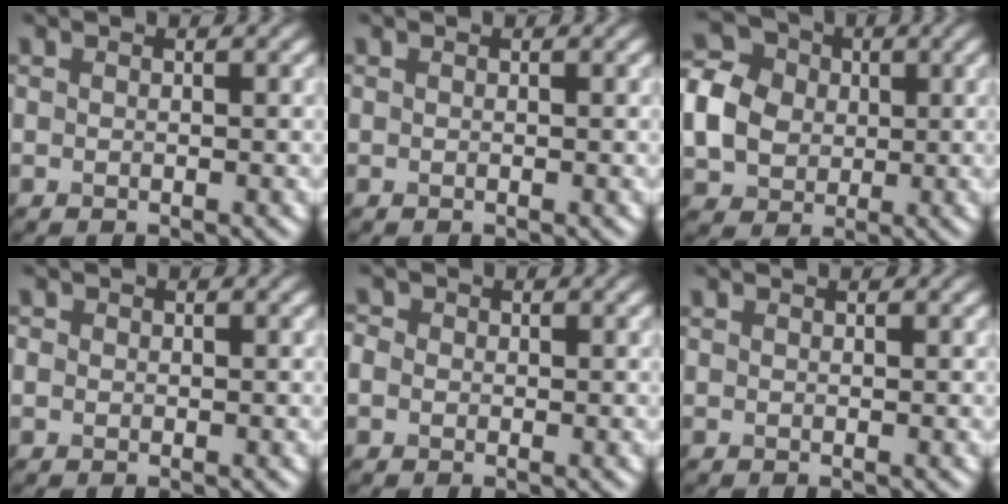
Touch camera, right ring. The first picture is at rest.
{"total": 0.0}
{"total": 6.1, "force": [0.0, 5.2, 3.2], "torque": [-0.084, 0.014, -0.004]}
{"total": 0.8, "force": [0.2, 0.8, 0.3], "torque": [-0.005, 0.004, -0.004]}
{"total": 2.7, "force": [0.8, 2.3, 1.2], "torque": [-0.015, 0.018, -0.013]}
{"total": 0.0}